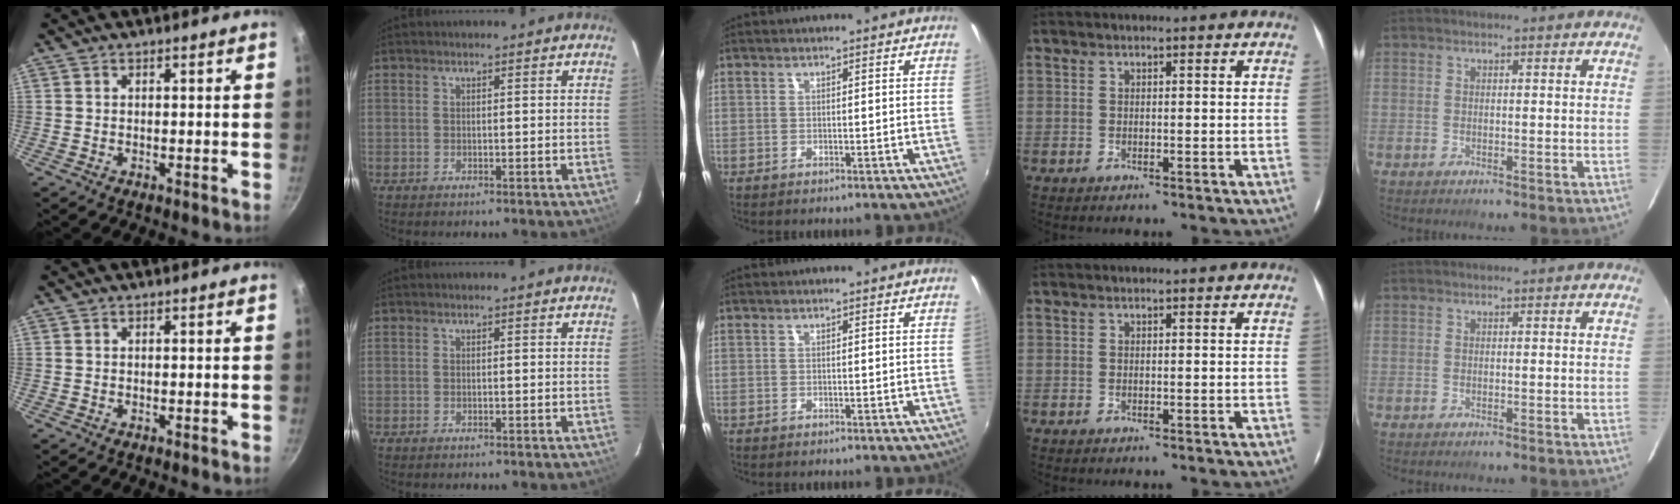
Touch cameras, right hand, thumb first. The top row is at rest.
{}